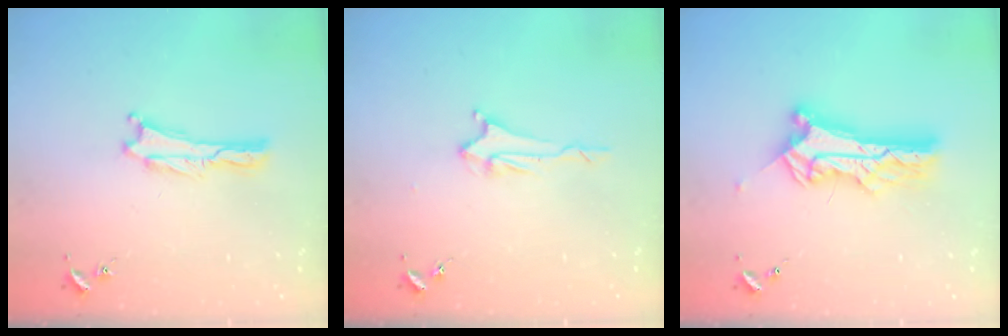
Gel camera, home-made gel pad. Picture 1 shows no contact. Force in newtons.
{"total": 2.0, "press": 2.0, "slide": 0.4}
{"total": 10.5, "press": 10.5, "slide": 0.8}